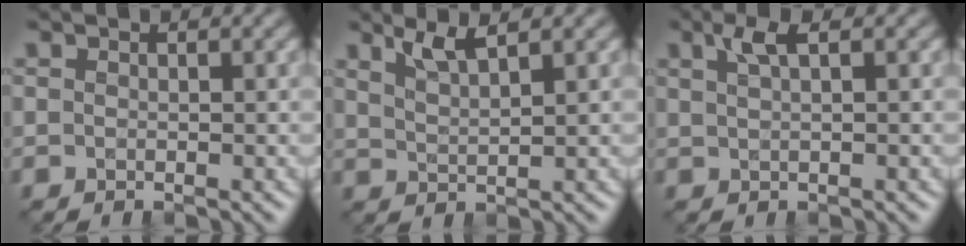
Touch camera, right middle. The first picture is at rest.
{"total": 2.6, "force": [1.9, 0.5, 1.7], "torque": [-0.027, 0.001, 0.038]}
{"total": 2.1, "force": [1.1, 0.6, 1.7], "torque": [-0.030, 0.004, 0.019]}